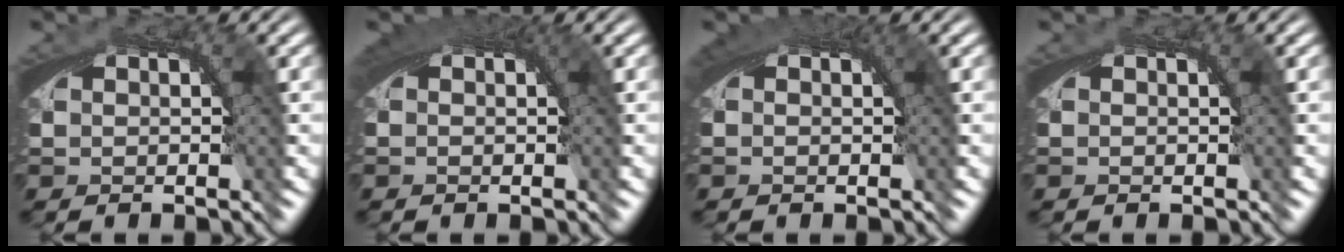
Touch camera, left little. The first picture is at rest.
{"total": 1.2, "force": [0.2, 0.7, 0.9], "torque": [-0.012, -0.004, 0.004]}
{"total": 0.9, "force": [0.1, 0.6, 0.7], "torque": [-0.009, -0.004, 0.003]}
{"total": 0.0}